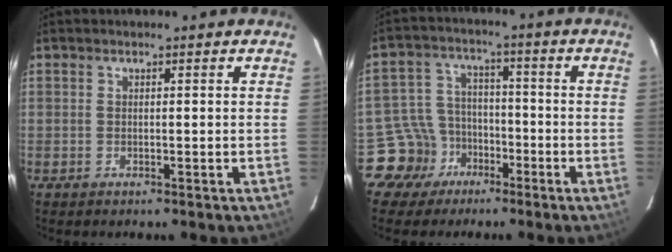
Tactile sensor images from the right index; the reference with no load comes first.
{"total": 8.7, "force": [-5.2, 6.9, -0.1], "torque": [-0.018, 0.031, -0.086]}